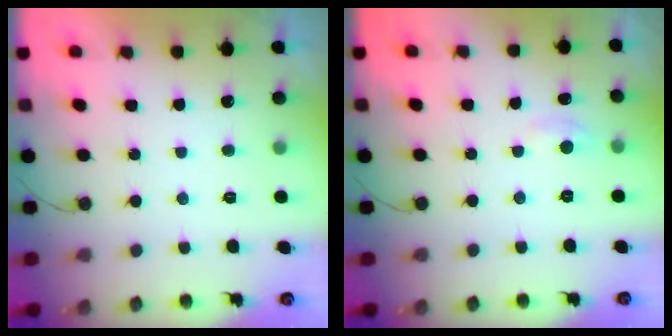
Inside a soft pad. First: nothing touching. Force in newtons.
{"total": 2.3, "press": 2.3, "slide": 0.3}